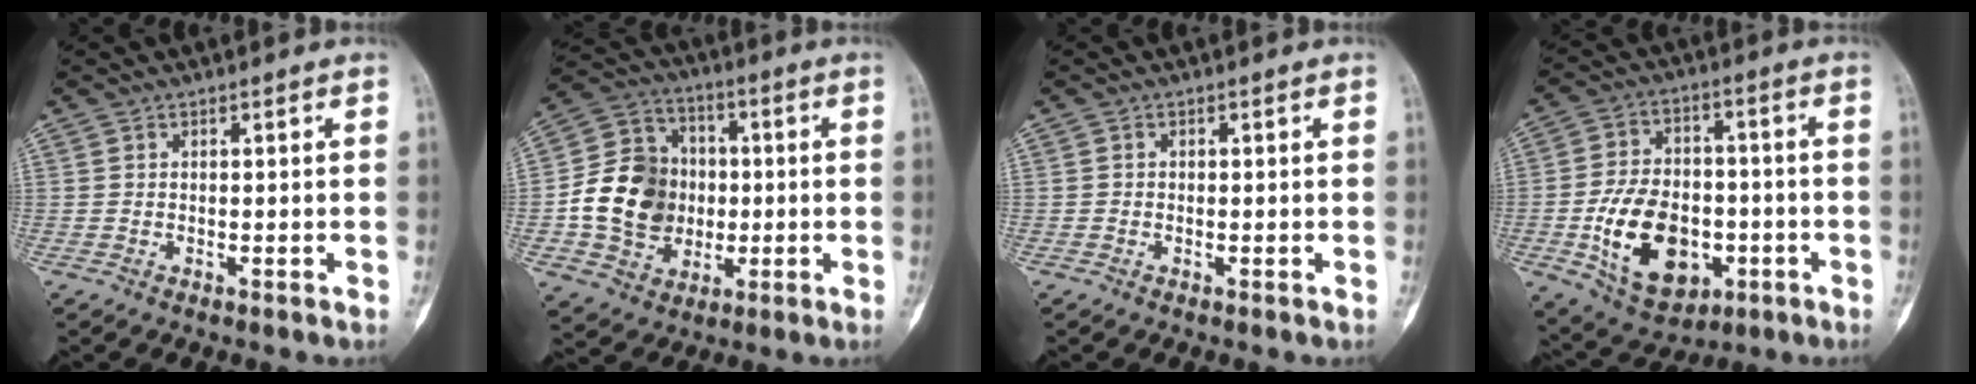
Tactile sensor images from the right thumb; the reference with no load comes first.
{"total": 16.2, "force": [-1.0, 13.6, 8.7], "torque": [-0.125, 0.022, -0.015]}
{"total": 0.0}
{"total": 16.9, "force": [-4.4, 11.3, 11.8], "torque": [-0.171, 0.020, -0.058]}